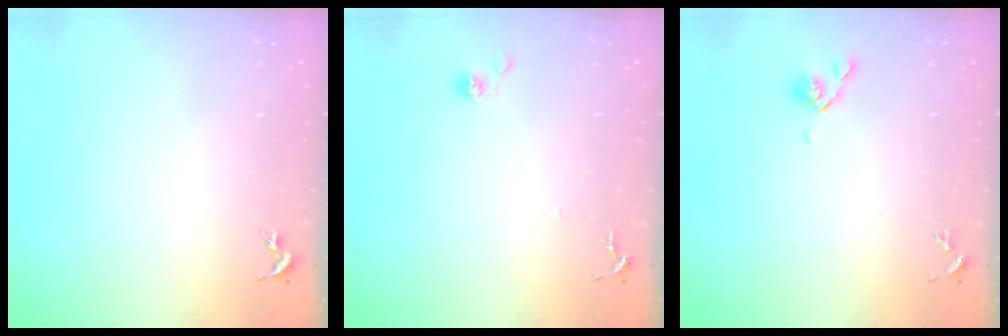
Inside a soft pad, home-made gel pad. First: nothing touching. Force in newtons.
{"total": 5.9, "press": 5.9, "slide": 0.5}
{"total": 5.5, "press": 5.3, "slide": 1.5}